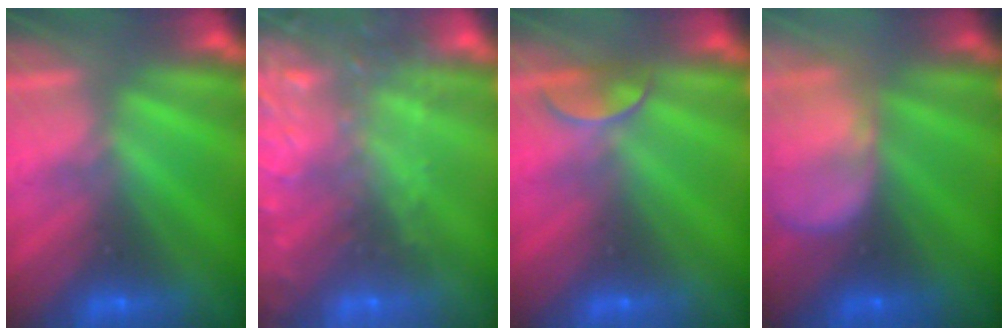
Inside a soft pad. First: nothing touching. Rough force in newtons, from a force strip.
{"total": 6.2}
{"total": 2.4}
{"total": 9.8}